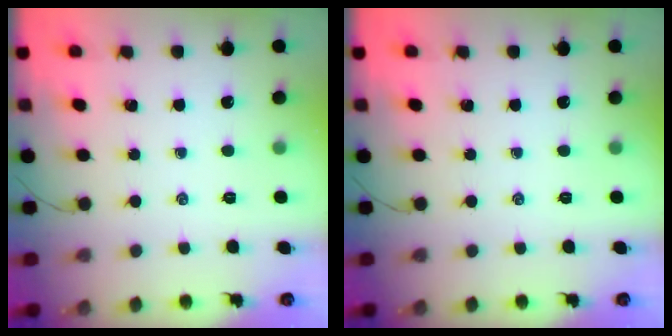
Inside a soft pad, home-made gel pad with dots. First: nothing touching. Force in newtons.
{"total": 0.0}